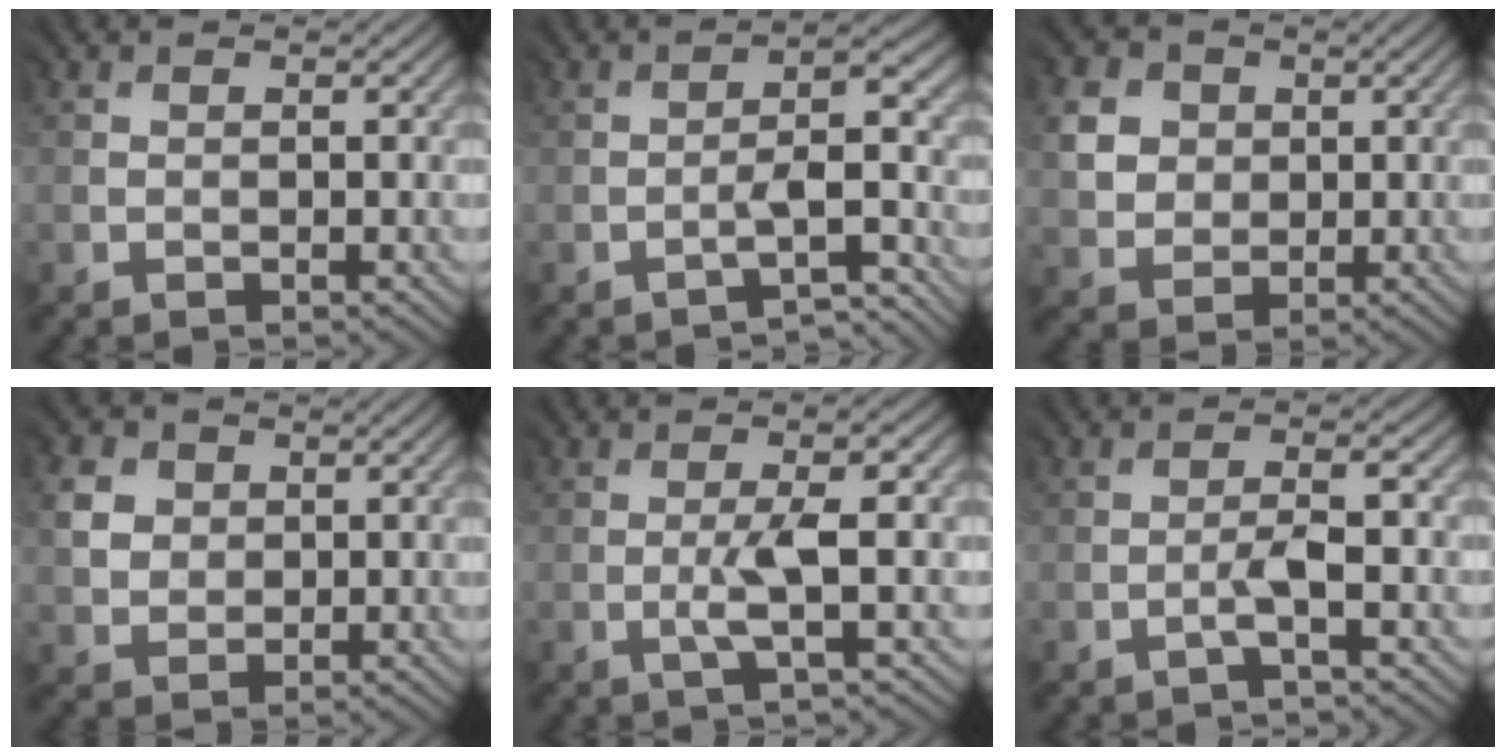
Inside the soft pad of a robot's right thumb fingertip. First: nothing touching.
{"total": 3.2, "force": [-3.0, -0.3, 1.1], "torque": [-0.014, 0.018, -0.051]}
{"total": 4.3, "force": [1.6, 4.0, 0.5], "torque": [-0.032, 0.002, 0.022]}
{"total": 3.4, "force": [1.5, 3.1, 0.1], "torque": [-0.023, 0.001, 0.023]}
{"total": 2.1, "force": [-0.7, -0.5, 1.9], "torque": [-0.037, 0.005, -0.017]}
{"total": 1.5, "force": [-1.2, -0.8, 0.6], "torque": [-0.013, 0.011, -0.029]}